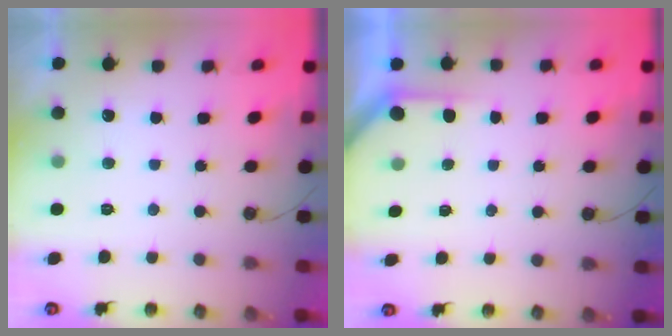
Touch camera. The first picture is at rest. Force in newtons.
{"total": 1.9, "press": 1.9, "slide": 0.2}